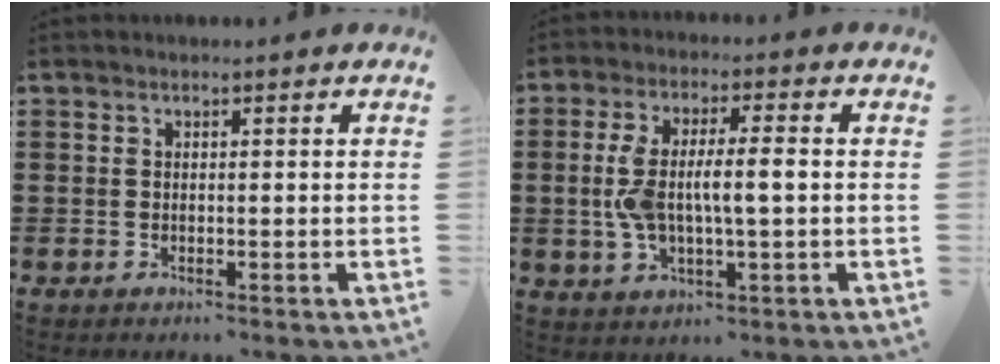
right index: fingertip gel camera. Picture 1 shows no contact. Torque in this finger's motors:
{"motor_torque": [1.15, -0.99, 0.66, 0.21]}